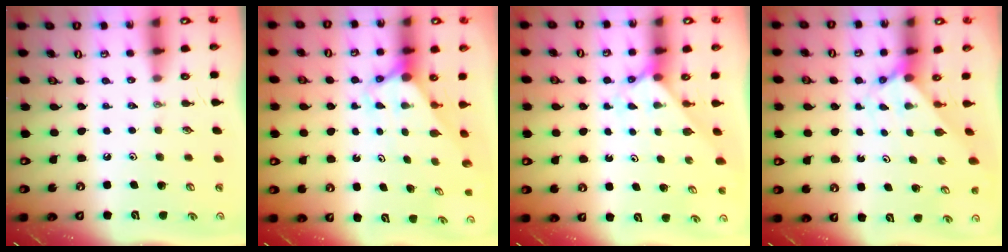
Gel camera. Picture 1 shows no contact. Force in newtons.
{"total": 2.7, "press": 2.7, "slide": 0.0}
{"total": 2.4, "press": 2.4, "slide": 0.2}
{"total": 1.9, "press": 1.9, "slide": 0.2}